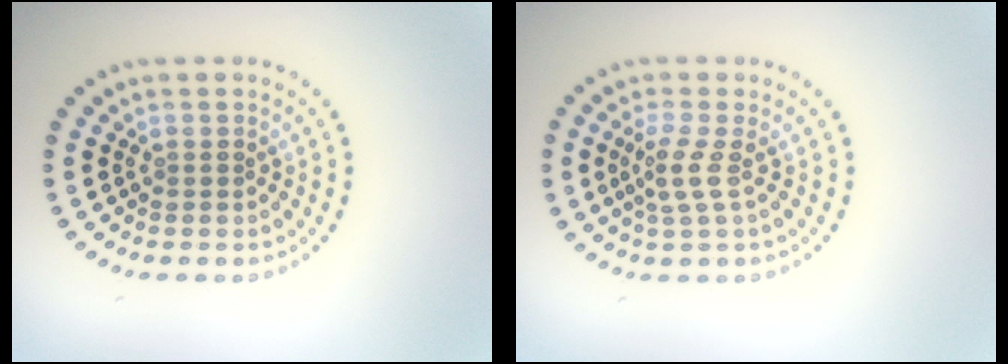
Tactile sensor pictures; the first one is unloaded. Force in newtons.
{"total": 2.2, "press": 1.6, "slide": 1.5}